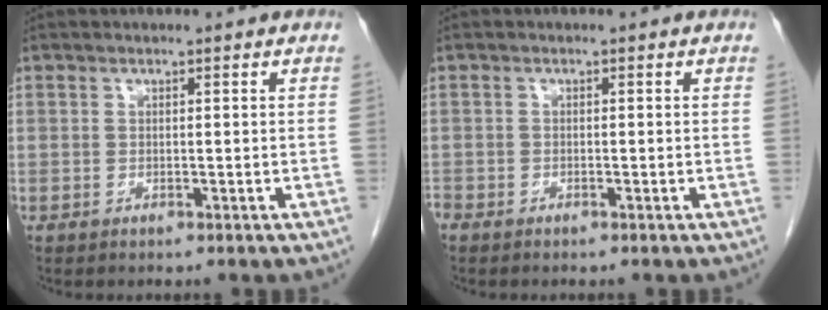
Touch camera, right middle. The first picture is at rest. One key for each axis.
{"total": 1.0, "fx": -0.9, "fy": 0.4, "fz": 0.2, "tx": -0.007, "ty": 0.000, "tz": -0.019}